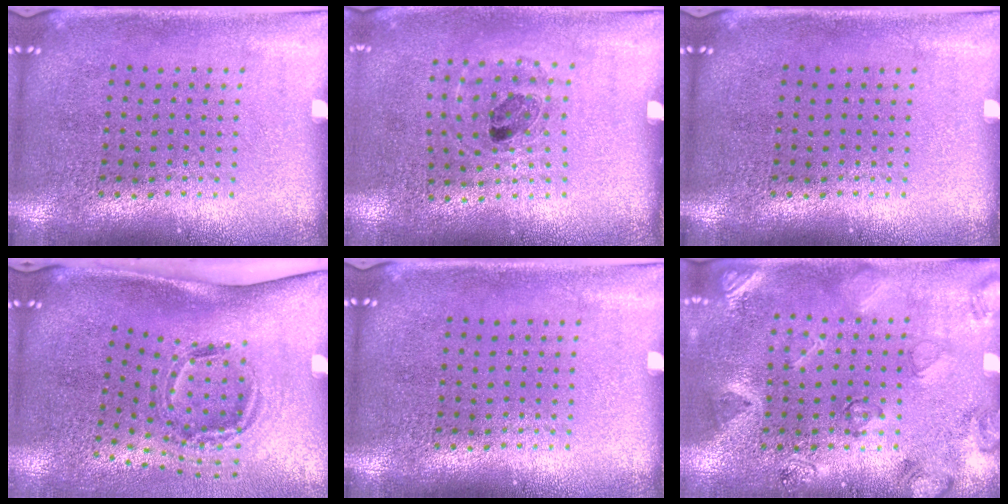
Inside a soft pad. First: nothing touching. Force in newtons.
{"total": 1.0, "press": 0.9, "slide": 0.6}
{"total": 0.0}
{"total": 2.0, "press": 1.2, "slide": 1.5}
{"total": 0.0}
{"total": 2.5, "press": 1.8, "slide": 1.8}